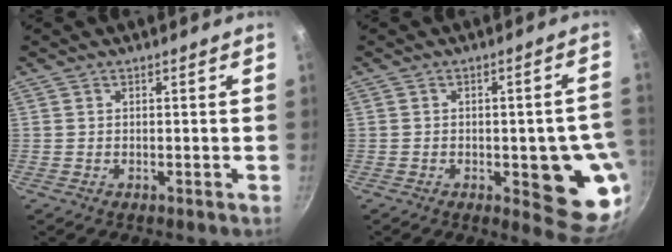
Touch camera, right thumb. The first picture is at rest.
{"total": 13.8, "force": [-3.0, 5.4, 12.3], "torque": [-0.091, 0.004, -0.034]}